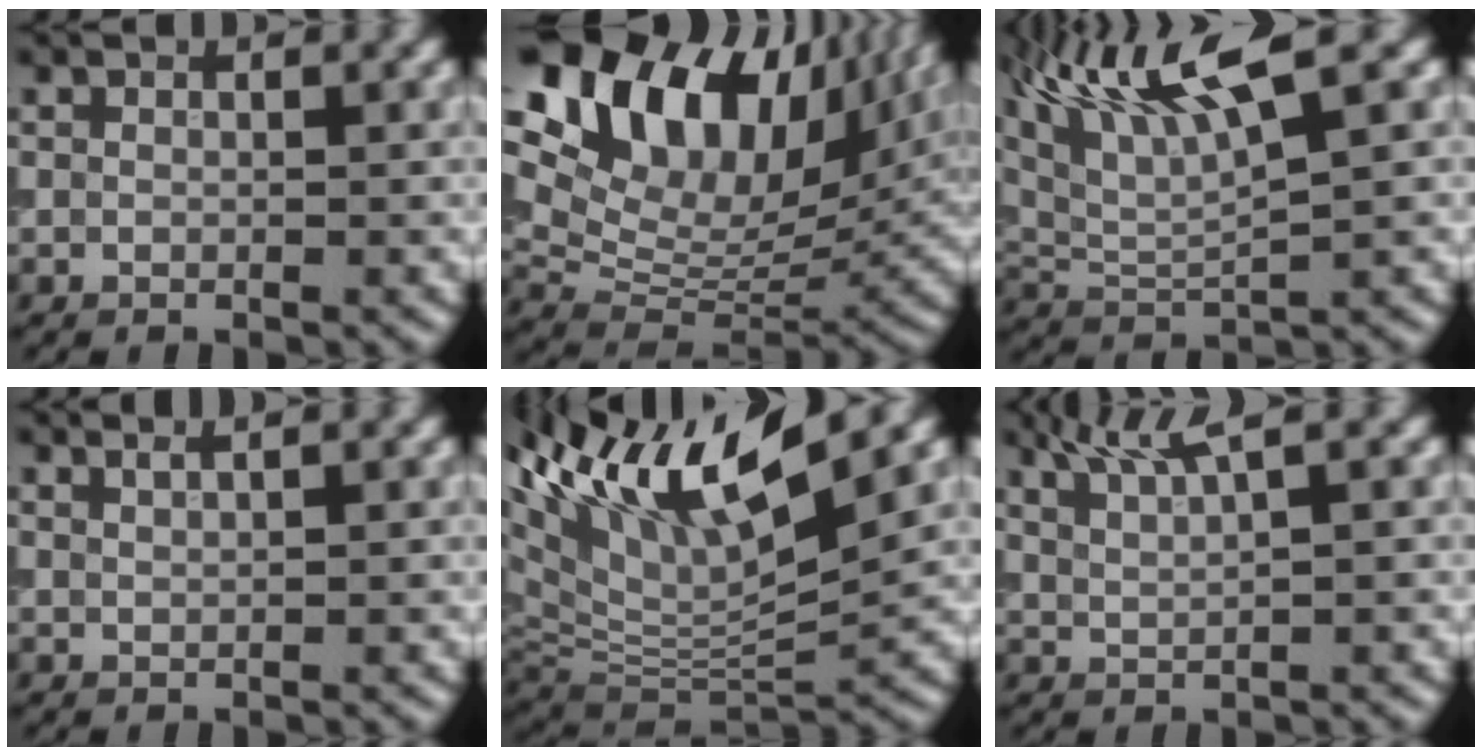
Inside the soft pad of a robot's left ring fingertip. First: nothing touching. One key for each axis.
{"total": 19.1, "fx": 9.7, "fy": 11.5, "fz": 11.8, "tx": -0.217, "ty": 0.061, "tz": 0.176}
{"total": 9.4, "fx": 5.5, "fy": 2.1, "fz": 7.3, "tx": -0.149, "ty": 0.022, "tz": 0.103}
{"total": 2.2, "fx": 1.5, "fy": 0.9, "fz": 1.4, "tx": 0.000, "ty": 0.013, "tz": -0.001}
{"total": 12.2, "fx": 6.5, "fy": 4.2, "fz": 9.3, "tx": -0.189, "ty": 0.024, "tz": 0.120}
{"total": 4.6, "fx": 3.4, "fy": 0.8, "fz": 2.9, "tx": -0.049, "ty": 0.018, "tz": 0.049}